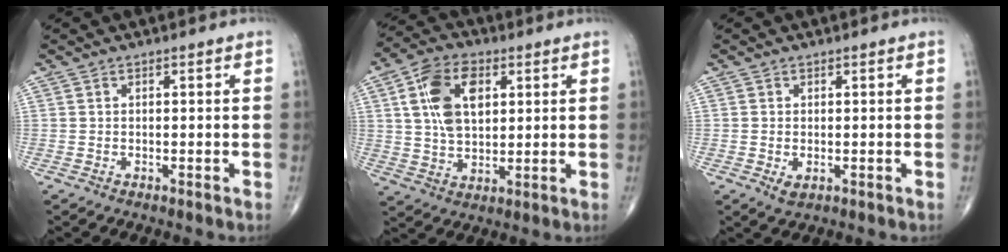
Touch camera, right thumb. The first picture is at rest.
{"total": 12.4, "force": [3.6, 7.3, 9.4], "torque": [-0.158, -0.001, 0.066]}
{"total": 1.8, "force": [-0.3, 1.1, 1.4], "torque": [-0.025, -0.003, -0.001]}